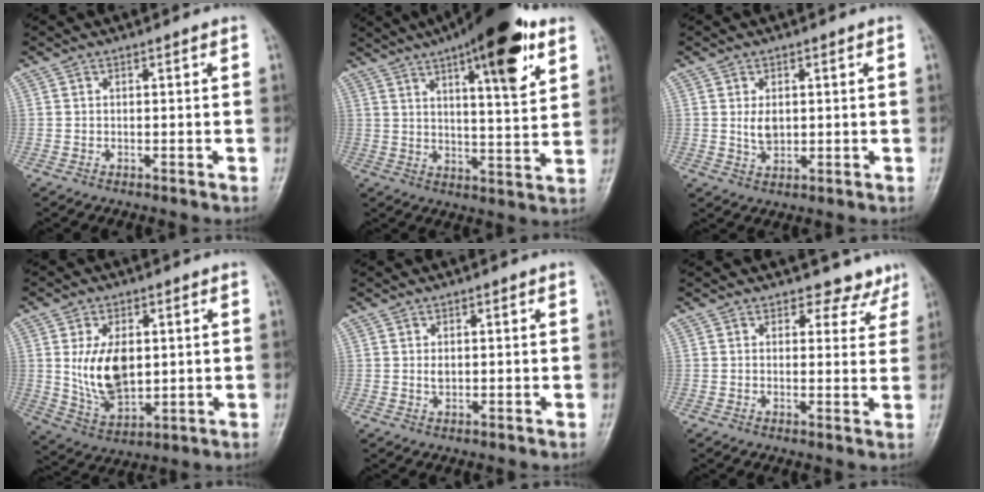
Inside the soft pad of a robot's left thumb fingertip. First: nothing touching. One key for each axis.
{"total": 18.6, "fx": 9.8, "fy": 4.9, "fz": 15.0, "tx": -0.196, "ty": -0.033, "tz": 0.142}
{"total": 3.5, "fx": 0.5, "fy": 2.4, "fz": 2.6, "tx": -0.035, "ty": -0.007, "tz": 0.015}
{"total": 11.8, "fx": 1.4, "fy": 7.3, "fz": 9.2, "tx": -0.144, "ty": -0.016, "tz": 0.040}
{"total": 1.4, "fx": 0.3, "fy": 1.0, "fz": 1.0, "tx": -0.012, "ty": -0.002, "tz": 0.007}
{"total": 5.5, "fx": 4.7, "fy": 2.8, "fz": 0.1, "tx": 0.033, "ty": -0.030, "tz": 0.039}